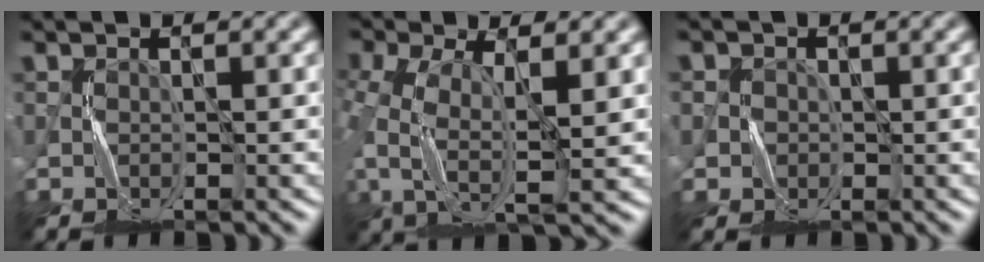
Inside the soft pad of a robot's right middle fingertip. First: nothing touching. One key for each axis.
{"total": 7.3, "fx": -1.6, "fy": 3.8, "fz": 6.0, "tx": -0.144, "ty": -0.007, "tz": -0.038}
{"total": 1.7, "fx": -0.1, "fy": 1.7, "fz": -0.2, "tx": -0.001, "ty": -0.004, "tz": 0.001}